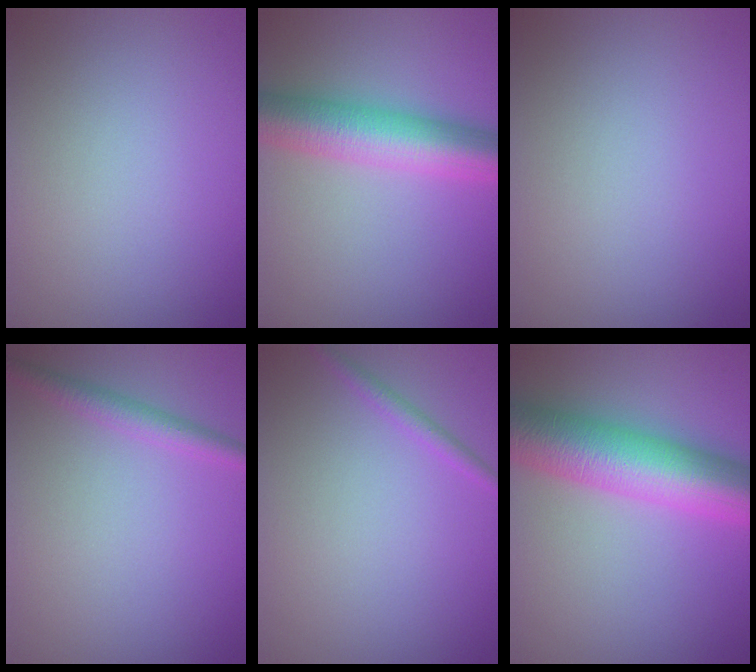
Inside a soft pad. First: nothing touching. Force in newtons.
{"total": 7.6, "press": 7.6, "slide": 0.2}
{"total": 0.0}
{"total": 2.0, "press": 2.0, "slide": 0.0}
{"total": 1.2, "press": 1.2, "slide": 0.0}
{"total": 10.3, "press": 10.3, "slide": 0.1}